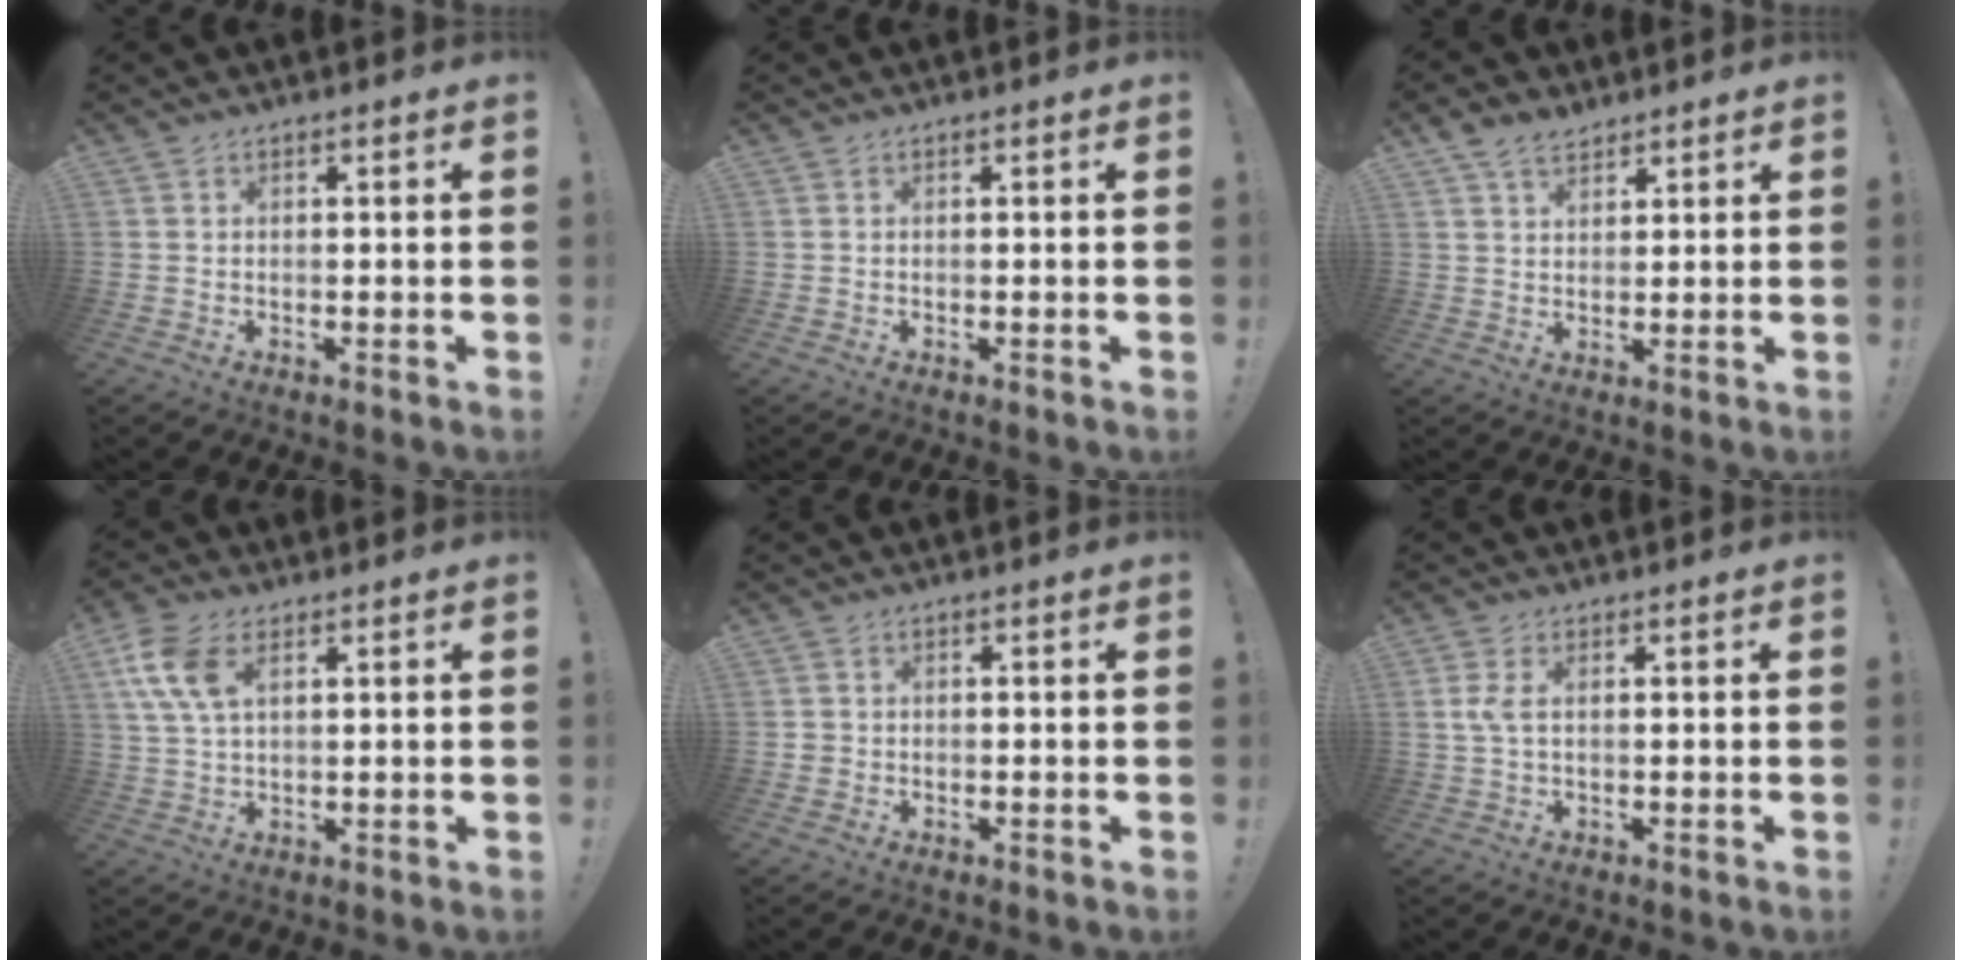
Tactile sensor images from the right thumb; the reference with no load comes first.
{"total": 0.0}
{"total": 5.8, "force": [4.2, 3.1, 2.5], "torque": [-0.050, -0.015, 0.081]}
{"total": 10.0, "force": [4.2, 5.6, 7.1], "torque": [-0.153, -0.004, 0.079]}
{"total": 1.5, "force": [0.0, 1.5, 0.0], "torque": [-0.001, 0.006, -0.001]}
{"total": 3.5, "force": [0.7, 1.5, 3.0], "torque": [-0.061, 0.001, 0.010]}